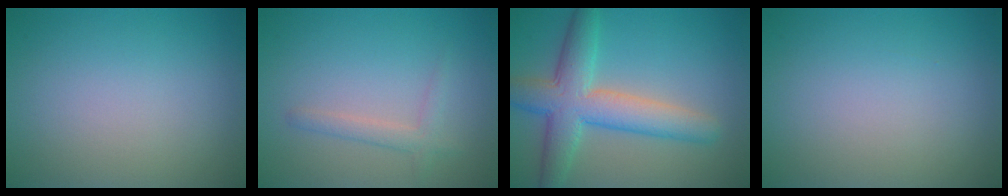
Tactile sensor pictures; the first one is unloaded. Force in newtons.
{"total": 1.8, "press": 1.7, "slide": 0.1}
{"total": 6.8, "press": 6.8, "slide": 0.3}
{"total": 0.0}